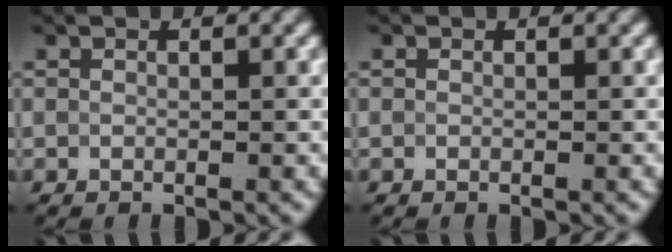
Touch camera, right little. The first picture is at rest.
{"total": 0.0}